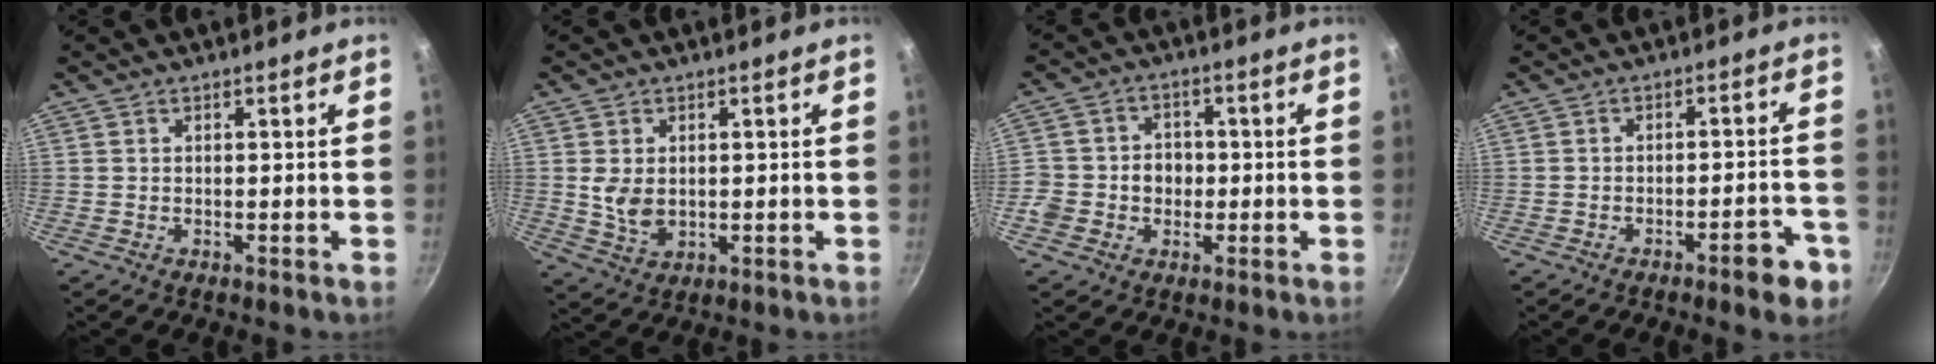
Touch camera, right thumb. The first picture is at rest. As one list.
[{"total": 4.9, "force": [0.4, 3.4, 3.5], "torque": [-0.055, -0.009, 0.019]}, {"total": 7.3, "force": [-1.1, 6.5, 3.1], "torque": [-0.023, 0.024, -0.019]}, {"total": 6.4, "force": [-3.9, 1.6, 4.8], "torque": [-0.054, 0.031, -0.049]}]